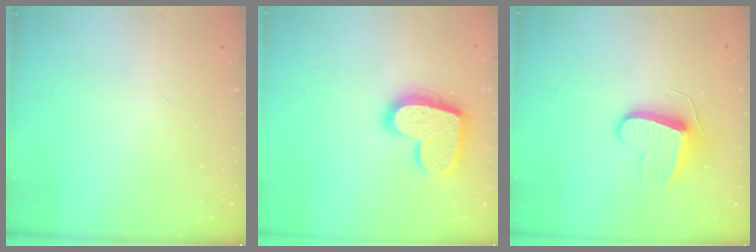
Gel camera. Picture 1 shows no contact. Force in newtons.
{"total": 17.6, "press": 17.5, "slide": 1.3}
{"total": 9.2, "press": 9.2, "slide": 0.3}